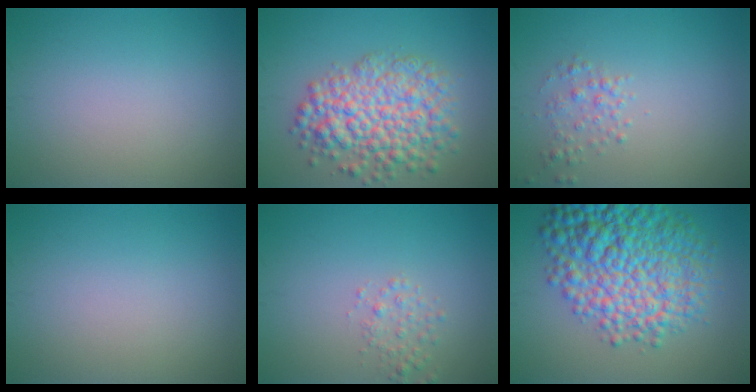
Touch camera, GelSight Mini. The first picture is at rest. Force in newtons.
{"total": 7.4, "press": 7.4, "slide": 0.3}
{"total": 1.6, "press": 1.6, "slide": 0.1}
{"total": 0.0}
{"total": 1.5, "press": 1.5, "slide": 0.1}
{"total": 10.9, "press": 10.9, "slide": 0.3}